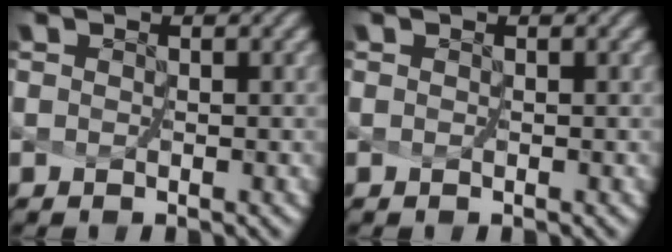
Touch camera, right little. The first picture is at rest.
{"total": 0.0}